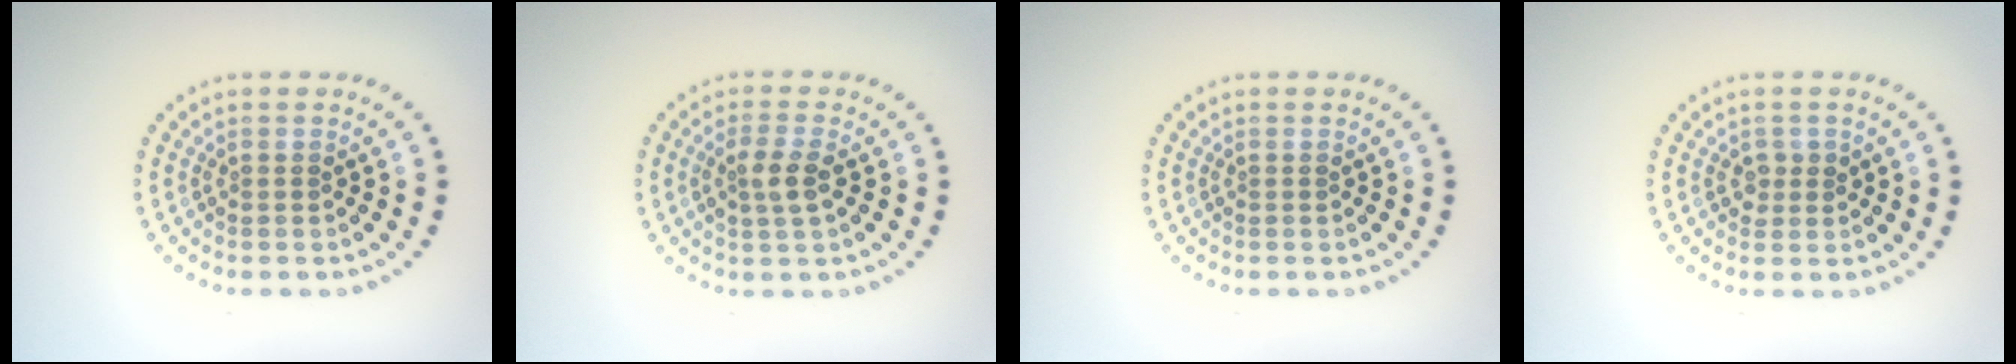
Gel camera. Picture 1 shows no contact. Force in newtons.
{"total": 2.4, "press": 2.3, "slide": 0.6}
{"total": 0.0}
{"total": 1.3, "press": 1.2, "slide": 0.4}